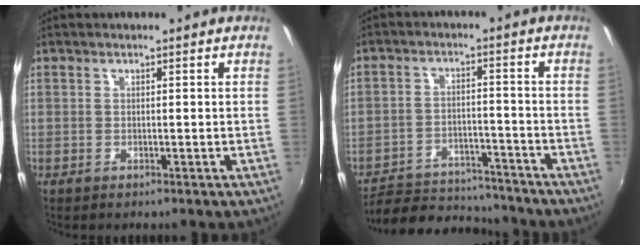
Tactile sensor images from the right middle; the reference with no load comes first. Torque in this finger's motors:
{"motor_torque": [0.21, -0.62, -0.08, -0.02]}